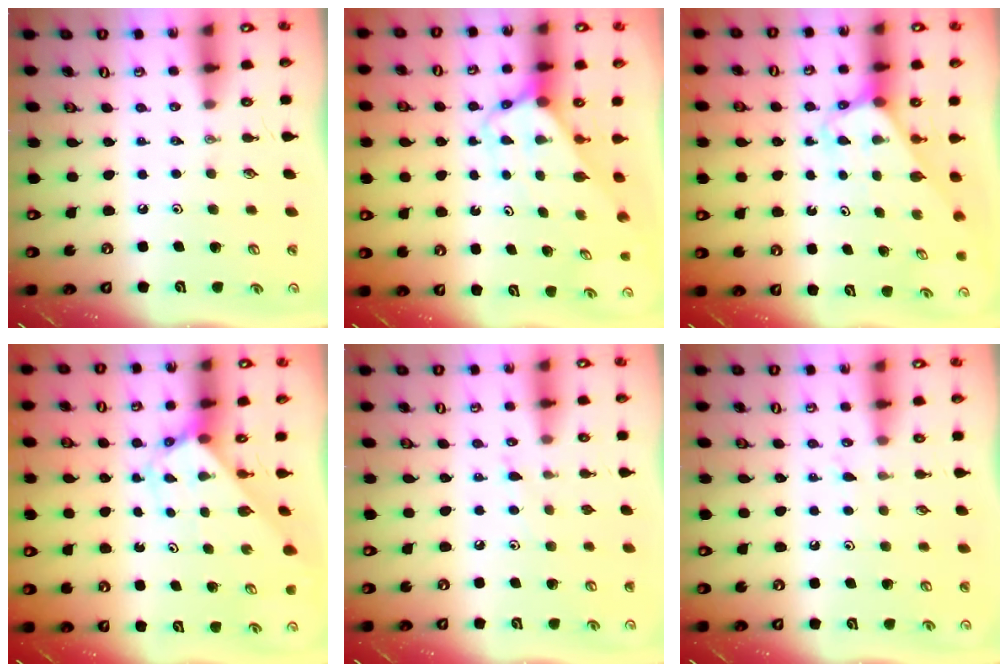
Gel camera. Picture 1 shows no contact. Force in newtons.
{"total": 3.9, "press": 3.9, "slide": 0.3}
{"total": 3.1, "press": 3.1, "slide": 0.2}
{"total": 2.8, "press": 2.8, "slide": 0.2}
{"total": 5.7, "press": 5.7, "slide": 0.5}
{"total": 5.4, "press": 5.4, "slide": 0.7}